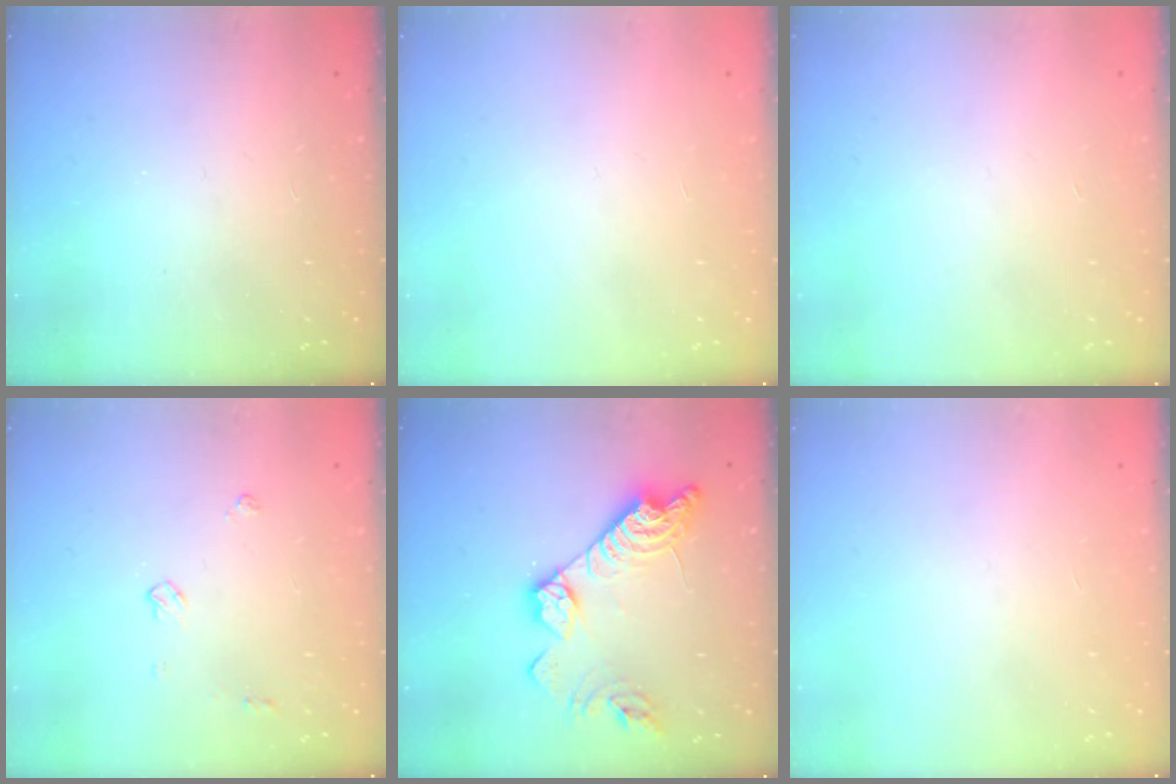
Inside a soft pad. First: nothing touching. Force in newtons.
{"total": 0.0}
{"total": 0.0}
{"total": 4.6, "press": 4.5, "slide": 0.6}
{"total": 17.4, "press": 17.3, "slide": 1.2}
{"total": 0.0}